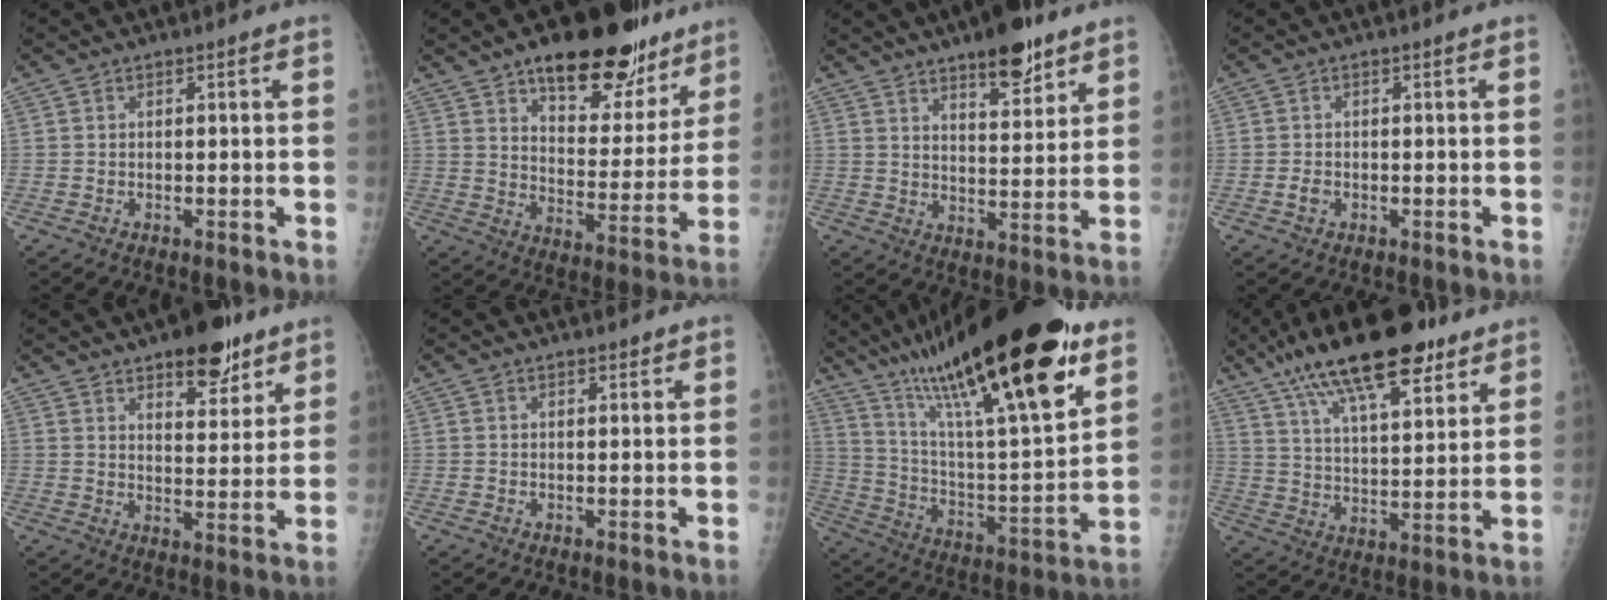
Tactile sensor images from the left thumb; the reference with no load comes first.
{"total": 22.0, "force": [14.7, 10.1, 12.8], "torque": [-0.121, -0.070, 0.216]}
{"total": 10.8, "force": [7.3, 3.7, 7.0], "torque": [-0.080, -0.045, 0.111]}
{"total": 1.3, "force": [-0.4, 0.9, 0.8], "torque": [-0.016, 0.000, -0.008]}
{"total": 11.7, "force": [7.6, 4.9, 7.4], "torque": [-0.071, -0.043, 0.111]}
{"total": 1.2, "force": [0.9, 0.5, 0.6], "torque": [-0.007, -0.005, 0.013]}
{"total": 33.1, "force": [20.8, 7.1, 24.8], "torque": [-0.396, -0.052, 0.351]}
{"total": 21.6, "force": [13.9, 7.5, 14.6], "torque": [-0.220, -0.031, 0.230]}